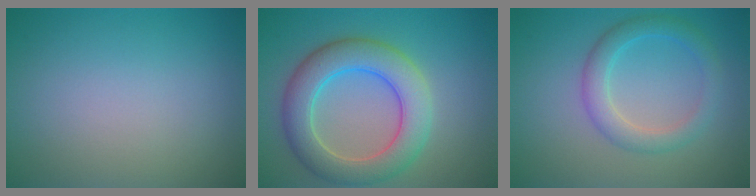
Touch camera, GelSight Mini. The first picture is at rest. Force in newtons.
{"total": 6.9, "press": 6.9, "slide": 0.5}
{"total": 3.2, "press": 3.2, "slide": 0.2}